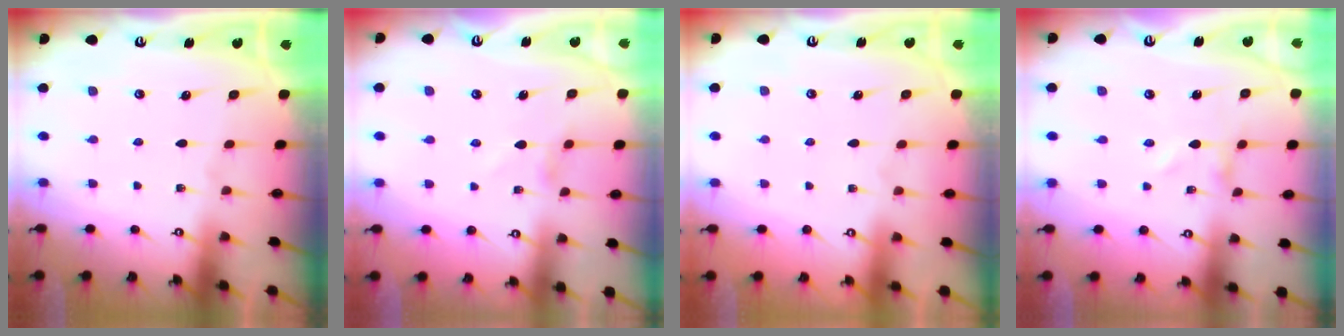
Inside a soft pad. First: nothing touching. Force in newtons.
{"total": 2.3, "press": 2.3, "slide": 0.3}
{"total": 1.6, "press": 1.6, "slide": 0.2}
{"total": 0.0}